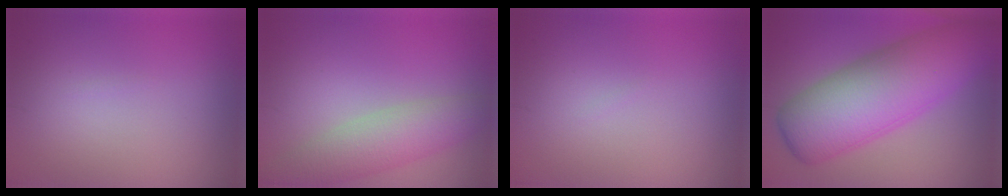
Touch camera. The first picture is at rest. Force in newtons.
{"total": 4.7, "press": 4.7, "slide": 0.3}
{"total": 0.0}
{"total": 11.5, "press": 11.5, "slide": 0.1}